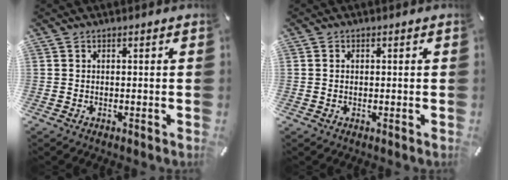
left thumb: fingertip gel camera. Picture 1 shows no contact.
{"total": 1.3, "force": [0.0, 1.0, 0.9], "torque": [-0.019, 0.005, -0.001]}